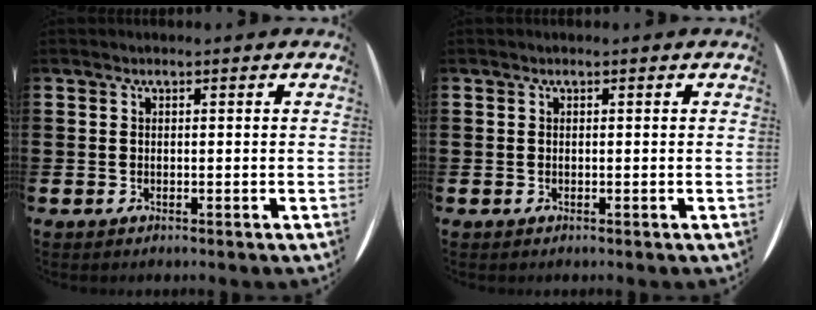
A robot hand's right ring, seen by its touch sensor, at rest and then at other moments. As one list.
[{"total": 0.0}]